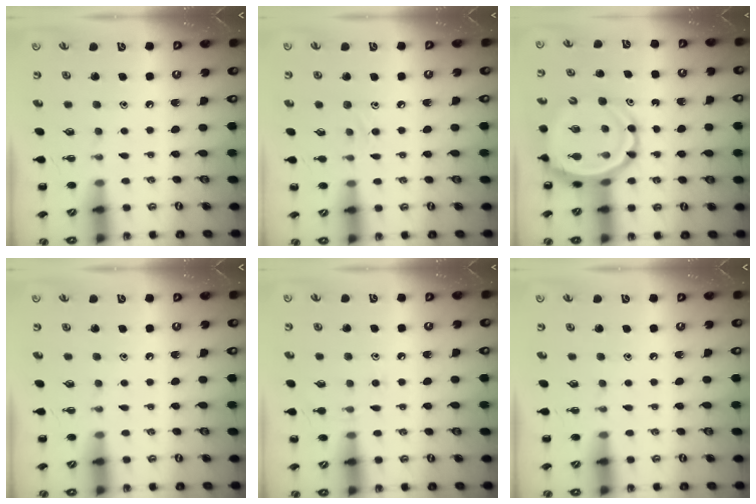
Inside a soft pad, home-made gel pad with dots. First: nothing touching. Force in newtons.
{"total": 6.2, "press": 5.9, "slide": 1.9}
{"total": 8.9, "press": 8.4, "slide": 2.9}
{"total": 0.0}
{"total": 6.7, "press": 6.4, "slide": 1.9}
{"total": 0.0}